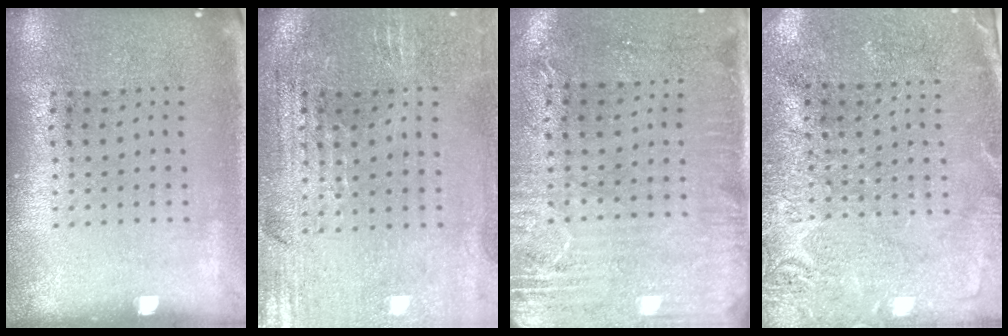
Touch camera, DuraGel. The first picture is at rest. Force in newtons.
{"total": 1.1, "press": 1.1, "slide": 0.3}
{"total": 3.0, "press": 2.4, "slide": 1.7}
{"total": 2.7, "press": 2.6, "slide": 0.5}